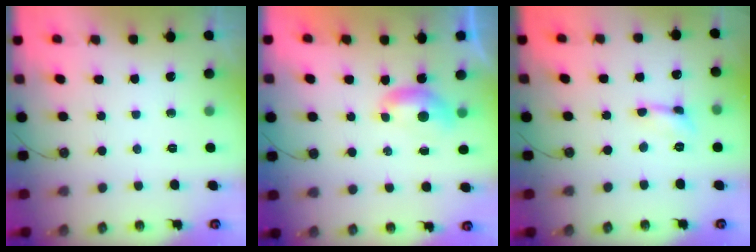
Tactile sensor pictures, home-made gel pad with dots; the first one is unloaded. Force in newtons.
{"total": 1.7, "press": 1.6, "slide": 0.4}
{"total": 0.5, "press": 0.5, "slide": 0.2}